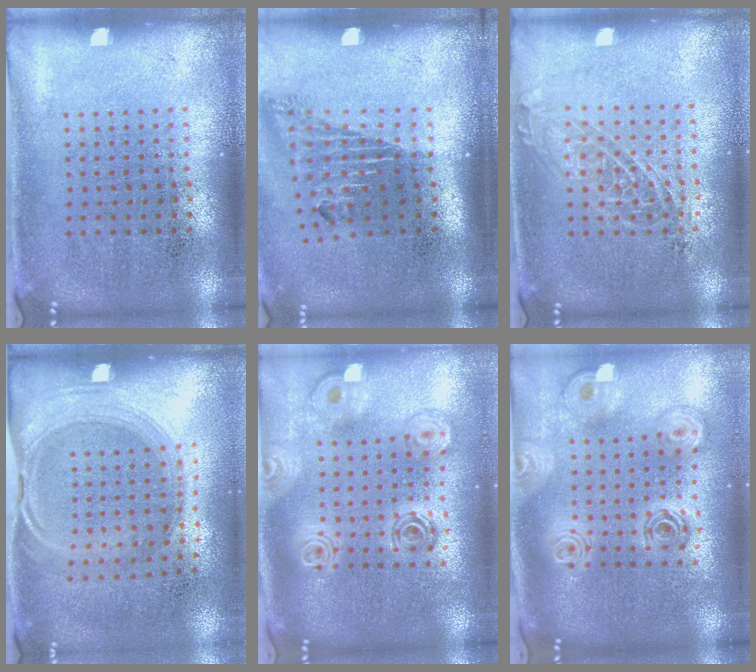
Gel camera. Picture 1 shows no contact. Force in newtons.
{"total": 1.7, "press": 1.1, "slide": 1.3}
{"total": 1.4, "press": 1.2, "slide": 0.7}
{"total": 1.5, "press": 1.3, "slide": 0.7}
{"total": 2.2, "press": 1.8, "slide": 1.3}
{"total": 2.3, "press": 1.8, "slide": 1.4}